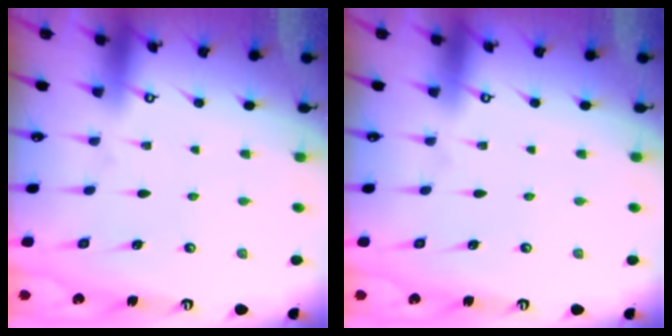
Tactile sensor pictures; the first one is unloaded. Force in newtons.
{"total": 0.0}